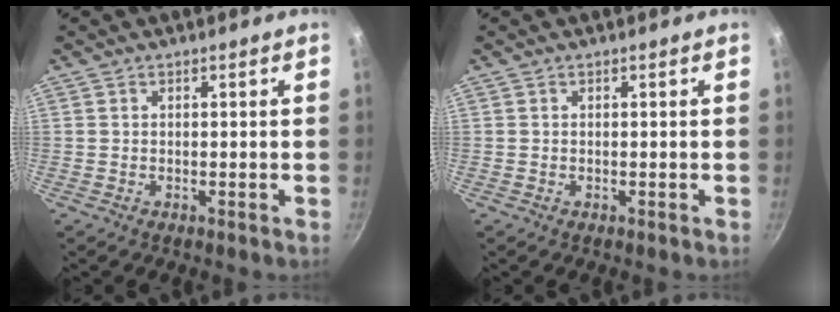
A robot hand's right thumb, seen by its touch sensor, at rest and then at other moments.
{"total": 0.0}